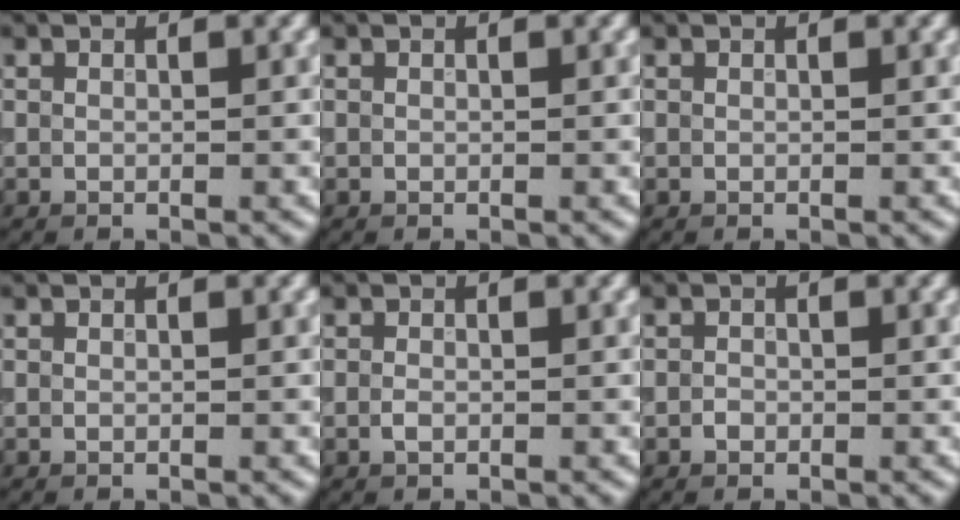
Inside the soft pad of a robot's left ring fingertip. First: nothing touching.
{"total": 0.0}
{"total": 0.0}
{"total": 0.0}
{"total": 0.8, "force": [-0.2, 0.5, 0.6], "torque": [-0.013, 0.000, -0.006]}
{"total": 0.6, "force": [-0.3, 0.5, 0.3], "torque": [-0.003, 0.000, -0.007]}